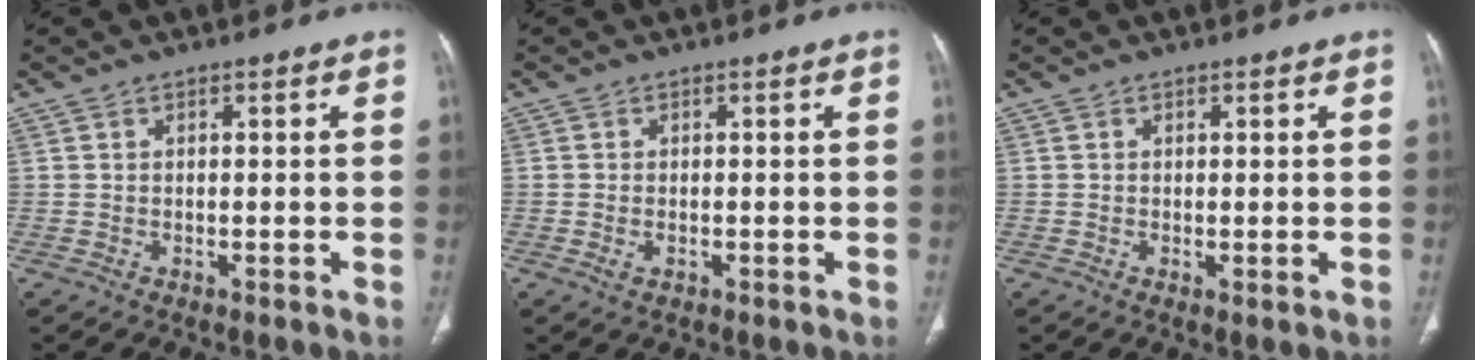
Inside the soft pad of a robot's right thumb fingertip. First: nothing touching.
{"total": 1.4, "force": [-0.4, 0.9, 1.0], "torque": [-0.024, 0.003, -0.005]}
{"total": 0.6, "force": [0.1, 0.1, 0.5], "torque": [-0.015, -0.005, 0.002]}